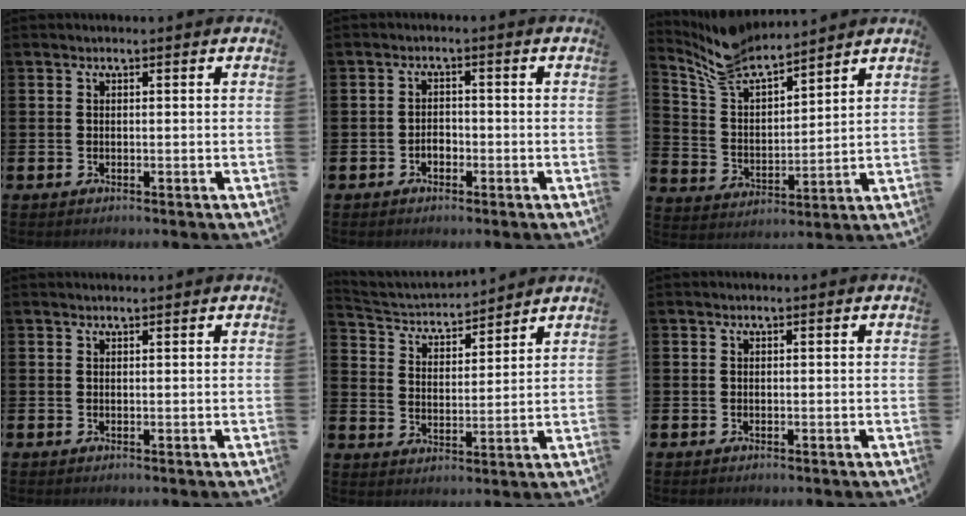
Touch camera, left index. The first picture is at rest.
{"total": 1.7, "force": [-0.8, 1.2, 0.8], "torque": [-0.018, 0.003, -0.018]}
{"total": 8.3, "force": [7.7, 2.0, 2.3], "torque": [-0.082, -0.038, 0.142]}
{"total": 0.5, "force": [0.5, 0.0, 0.0], "torque": [0.012, -0.006, 0.008]}
{"total": 4.0, "force": [3.8, 1.2, 0.3], "torque": [-0.028, -0.033, 0.061]}
{"total": 0.0}